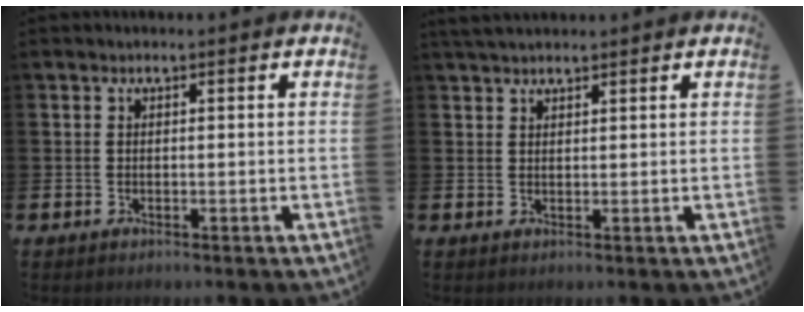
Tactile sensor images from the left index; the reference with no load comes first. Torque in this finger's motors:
{"motor_torque": [0.19, -0.24, 0.09, 0.16]}